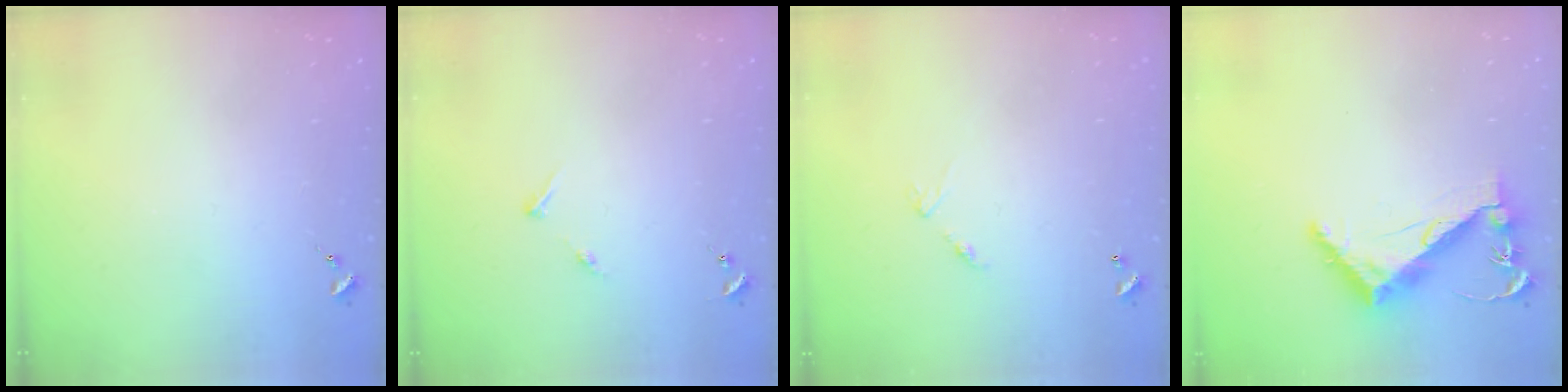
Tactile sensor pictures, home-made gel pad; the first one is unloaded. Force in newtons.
{"total": 5.2, "press": 5.2, "slide": 0.6}
{"total": 5.8, "press": 5.8, "slide": 0.4}
{"total": 9.7, "press": 9.6, "slide": 1.0}